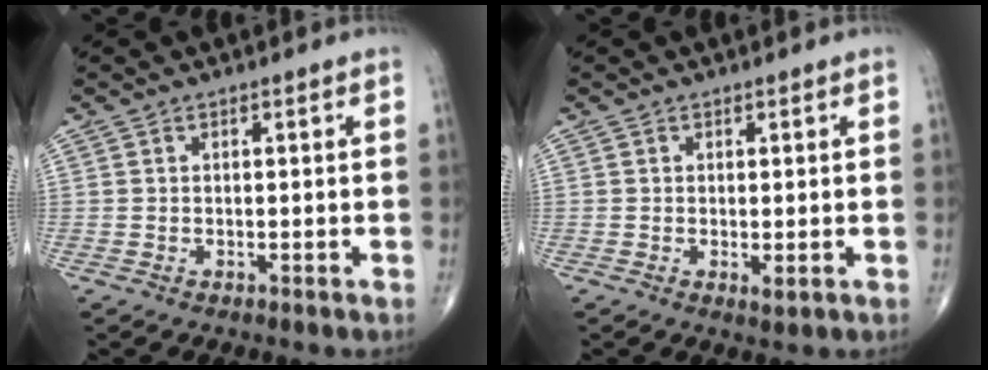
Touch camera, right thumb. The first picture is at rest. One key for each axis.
{"total": 1.3, "fx": -0.2, "fy": 0.5, "fz": 1.2, "tx": -0.019, "ty": -0.006, "tz": -0.003}